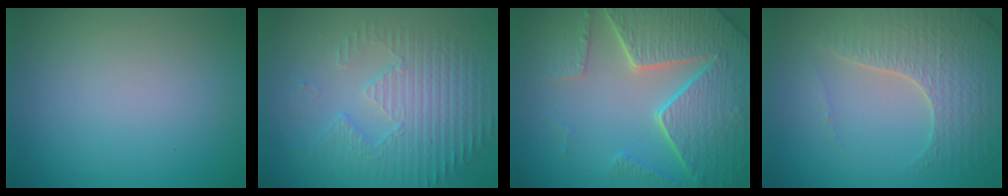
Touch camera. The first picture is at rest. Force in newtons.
{"total": 5.5, "press": 3.6, "slide": 4.1}
{"total": 8.3, "press": 6.1, "slide": 5.6}
{"total": 4.6, "press": 4.2, "slide": 1.9}